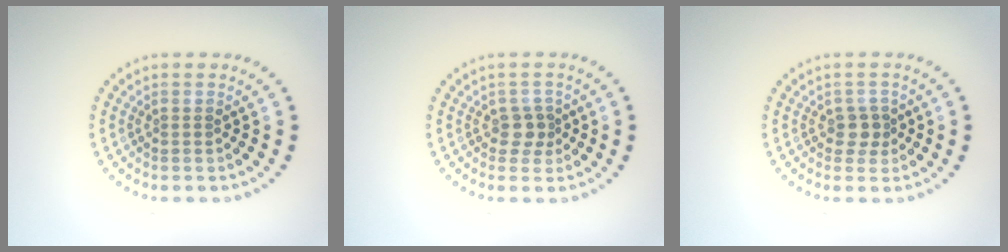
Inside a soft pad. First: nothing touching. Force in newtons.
{"total": 1.8, "press": 1.5, "slide": 1.0}
{"total": 1.7, "press": 1.5, "slide": 0.9}